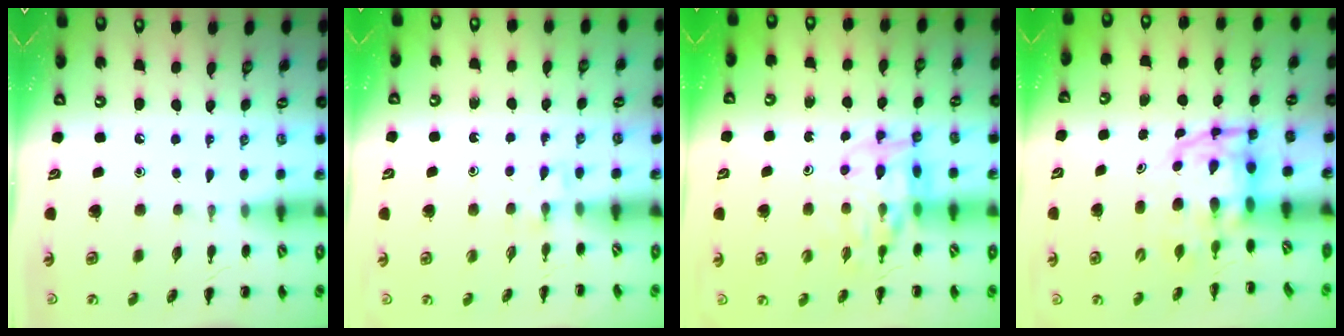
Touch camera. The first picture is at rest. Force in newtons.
{"total": 2.2, "press": 2.0, "slide": 0.9}
{"total": 10.5, "press": 10.0, "slide": 3.2}
{"total": 5.2, "press": 5.0, "slide": 1.1}